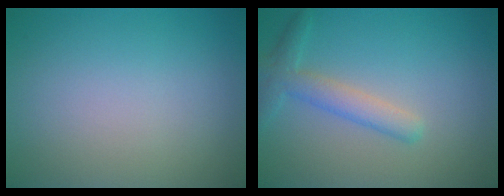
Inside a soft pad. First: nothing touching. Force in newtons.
{"total": 2.9, "press": 2.9, "slide": 0.1}